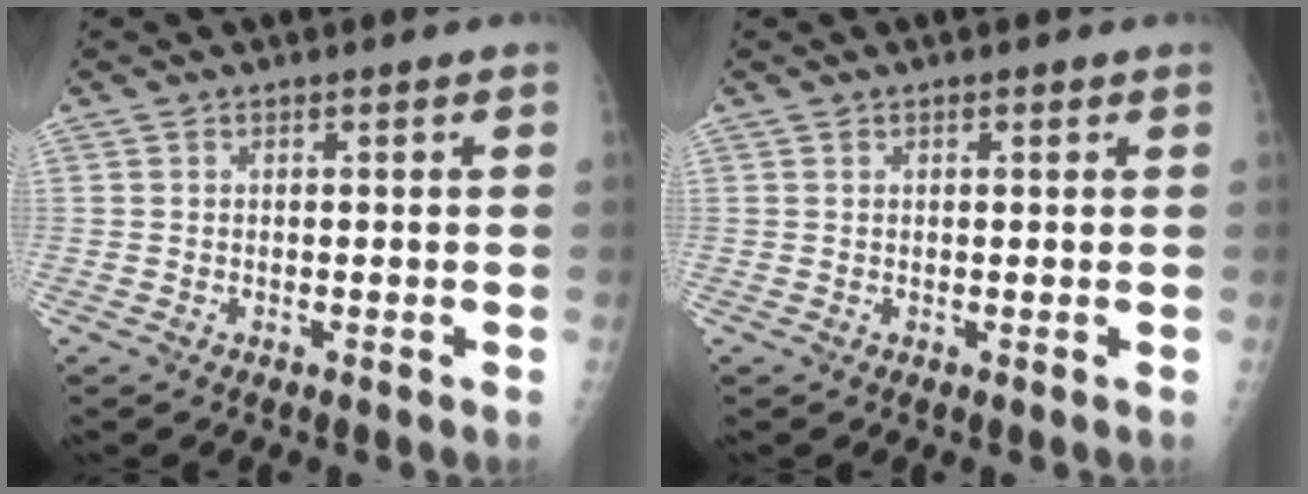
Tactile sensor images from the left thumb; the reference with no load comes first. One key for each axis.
{"total": 0.8, "fx": 0.4, "fy": 0.3, "fz": 0.6, "tx": -0.009, "ty": 0.000, "tz": 0.006}